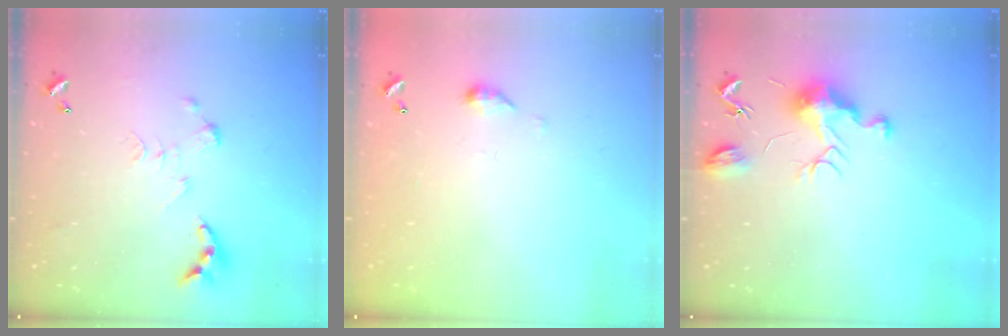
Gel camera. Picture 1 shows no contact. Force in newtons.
{"total": 3.6, "press": 3.5, "slide": 0.5}
{"total": 11.4, "press": 11.4, "slide": 0.4}